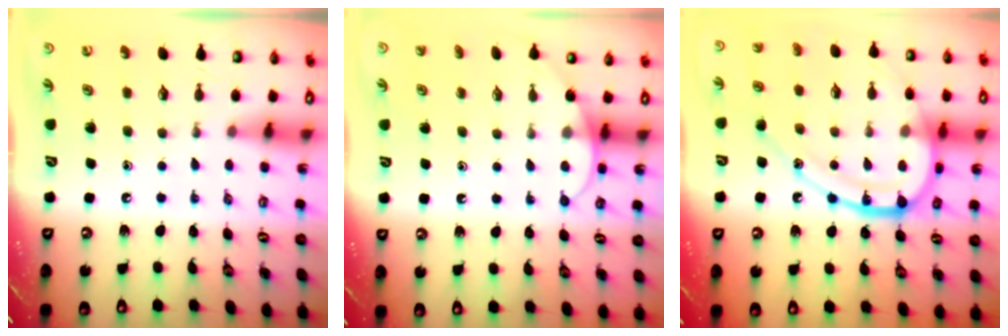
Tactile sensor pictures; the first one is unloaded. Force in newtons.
{"total": 6.6, "press": 6.6, "slide": 0.2}
{"total": 18.6, "press": 18.6, "slide": 1.6}